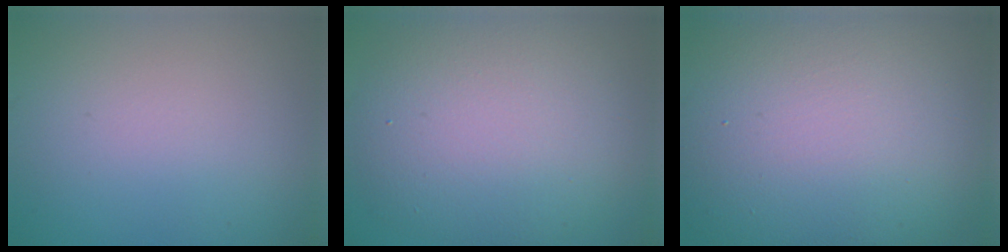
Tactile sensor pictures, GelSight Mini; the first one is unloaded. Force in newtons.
{"total": 10.5, "press": 10.5, "slide": 0.8}
{"total": 17.9, "press": 17.8, "slide": 1.3}